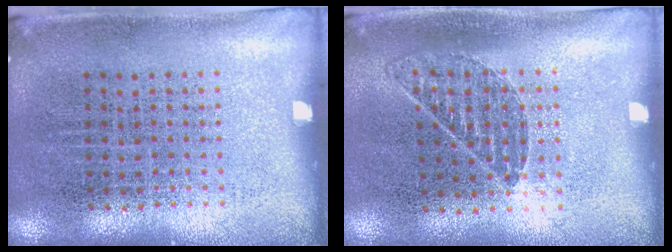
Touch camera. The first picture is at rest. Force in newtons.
{"total": 0.8, "press": 0.8, "slide": 0.1}